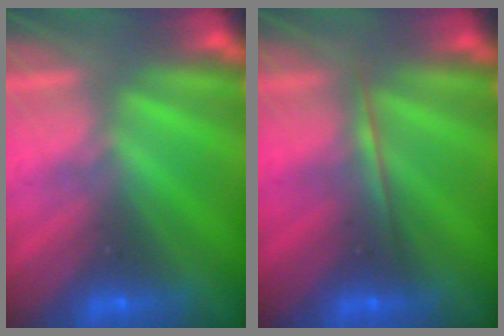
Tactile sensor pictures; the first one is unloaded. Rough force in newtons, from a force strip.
{"total": 1.7}